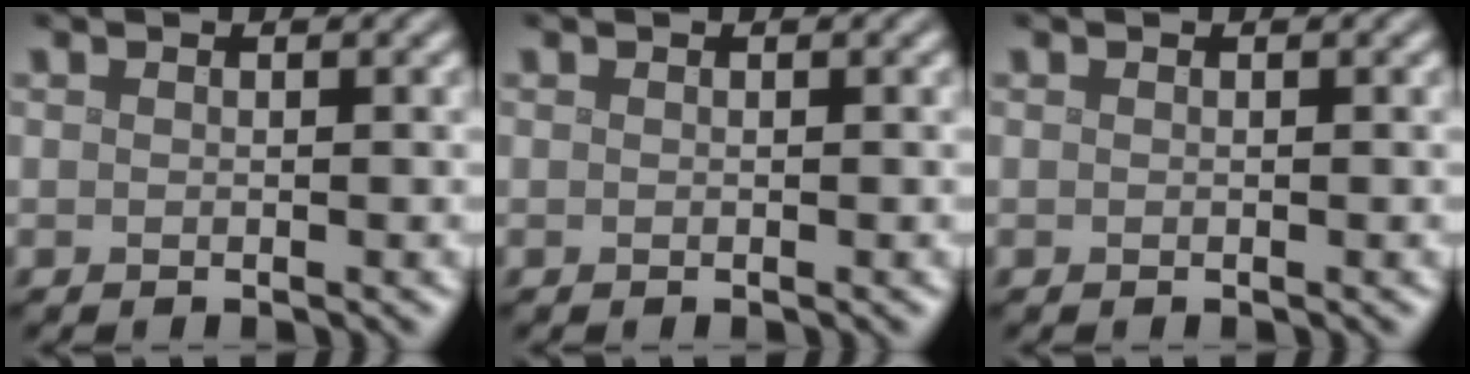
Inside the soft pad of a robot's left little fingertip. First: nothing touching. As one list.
[{"total": 0.0}, {"total": 0.0}]